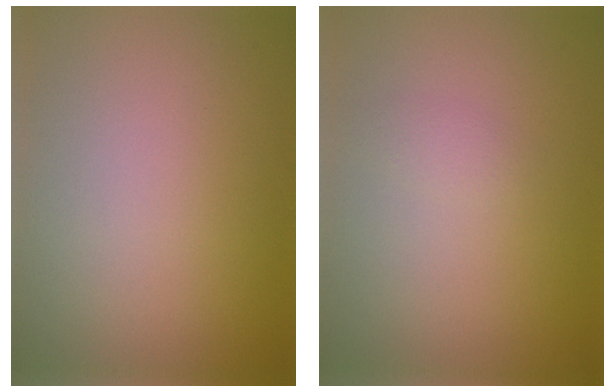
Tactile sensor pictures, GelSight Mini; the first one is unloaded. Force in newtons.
{"total": 0.9, "press": 0.9, "slide": 0.0}